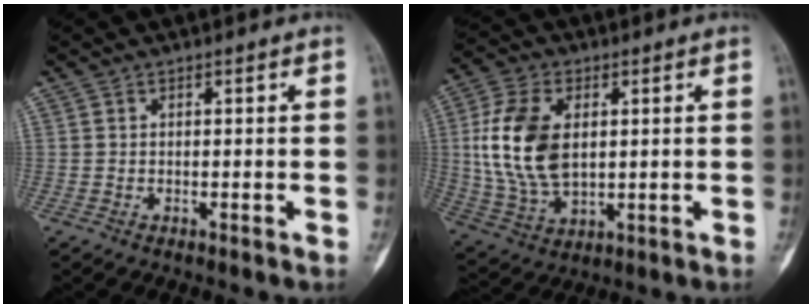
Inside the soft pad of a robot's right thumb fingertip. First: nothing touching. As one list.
[{"total": 15.2, "force": [2.2, 9.3, 11.9], "torque": [-0.231, -0.005, 0.047]}]